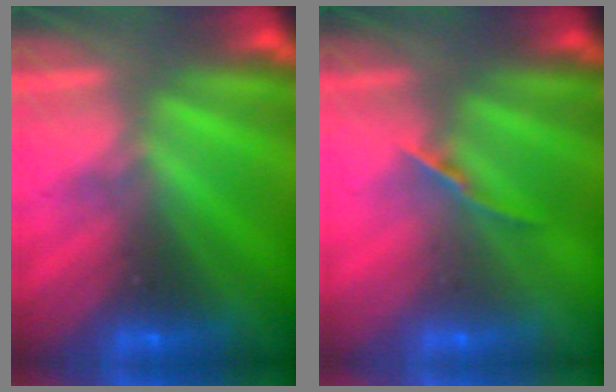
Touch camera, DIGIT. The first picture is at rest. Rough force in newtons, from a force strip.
{"total": 1.8}